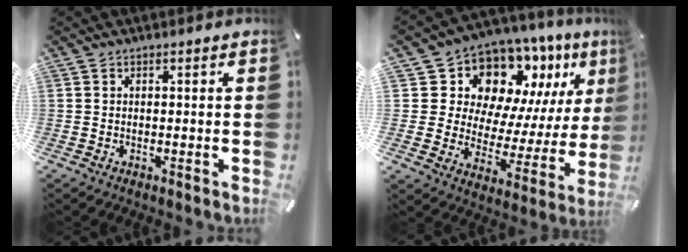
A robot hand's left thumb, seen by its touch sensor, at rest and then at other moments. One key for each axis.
{"total": 13.0, "fx": 10.0, "fy": 7.8, "fz": 2.9, "tx": -0.045, "ty": -0.113, "tz": 0.174}